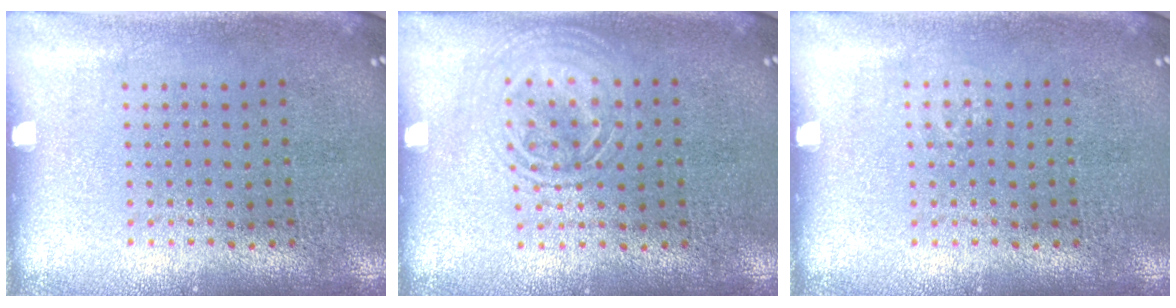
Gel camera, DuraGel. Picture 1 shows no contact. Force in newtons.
{"total": 1.2, "press": 1.2, "slide": 0.1}
{"total": 0.7, "press": 0.7, "slide": 0.1}